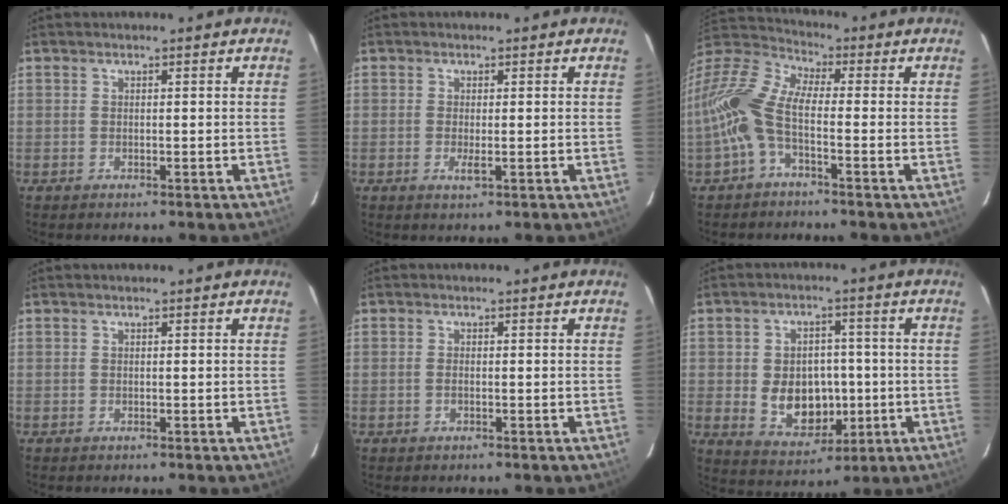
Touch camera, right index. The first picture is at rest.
{"total": 1.7, "force": [-0.4, 0.3, 1.6], "torque": [-0.033, -0.005, -0.007]}
{"total": 13.1, "force": [-2.5, 5.7, 11.5], "torque": [-0.243, 0.011, -0.060]}
{"total": 0.0}
{"total": 0.9, "force": [-0.3, 0.4, 0.7], "torque": [-0.017, 0.001, -0.006]}
{"total": 10.5, "force": [-1.3, 7.9, 6.8], "torque": [-0.141, 0.002, 0.001]}